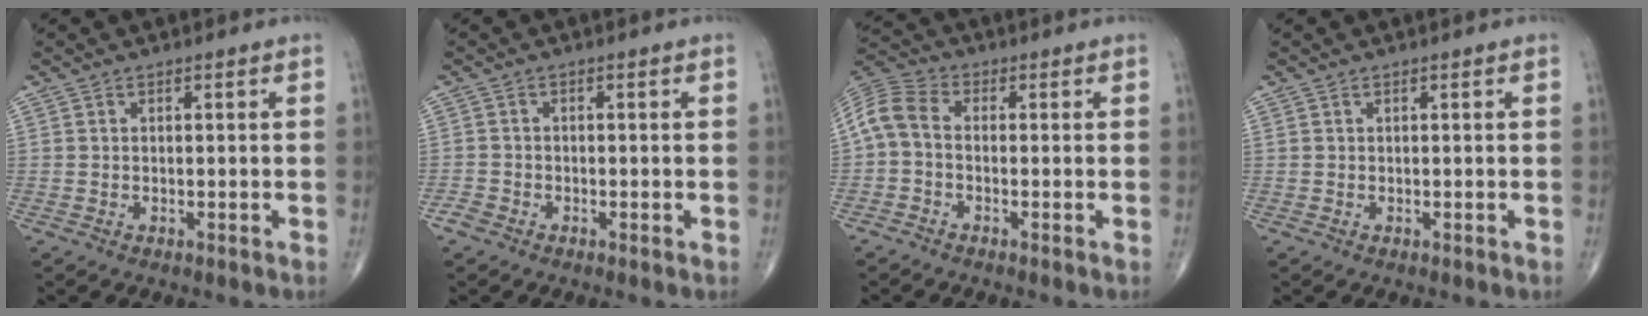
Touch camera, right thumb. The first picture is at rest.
{"total": 1.7, "force": [-1.2, 1.0, 0.5], "torque": [-0.010, 0.001, -0.027]}
{"total": 6.9, "force": [-0.8, 4.5, 5.1], "torque": [-0.103, 0.021, -0.034]}
{"total": 0.0}